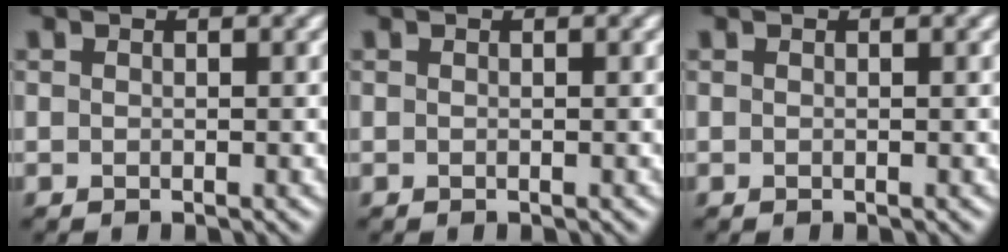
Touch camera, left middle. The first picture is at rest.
{"total": 0.0}
{"total": 0.0}